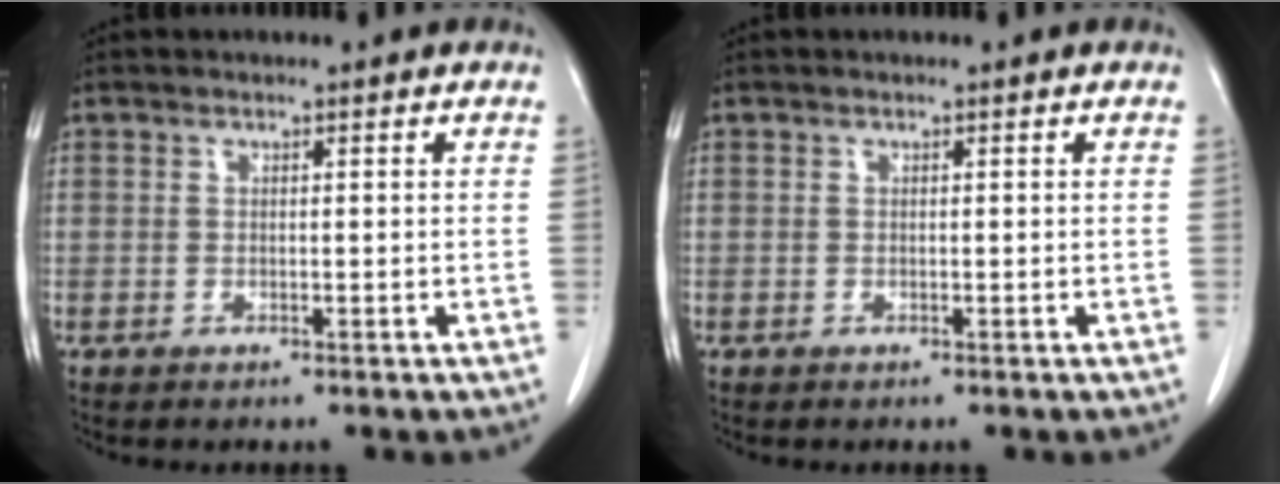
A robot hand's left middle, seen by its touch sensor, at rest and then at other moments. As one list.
[{"total": 0.0}]